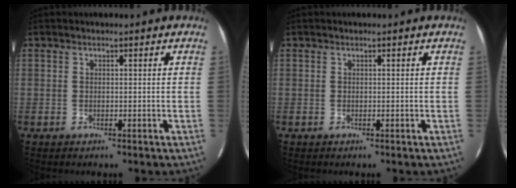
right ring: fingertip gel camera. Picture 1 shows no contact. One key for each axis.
{"total": 0.0}